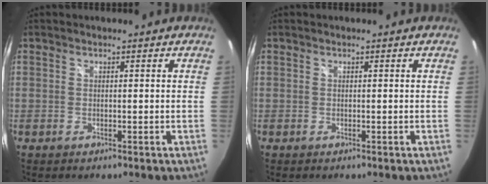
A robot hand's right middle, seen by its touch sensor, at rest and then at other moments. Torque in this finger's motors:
{"motor_torque": [0.08, -0.34, 0.02, 0.01]}